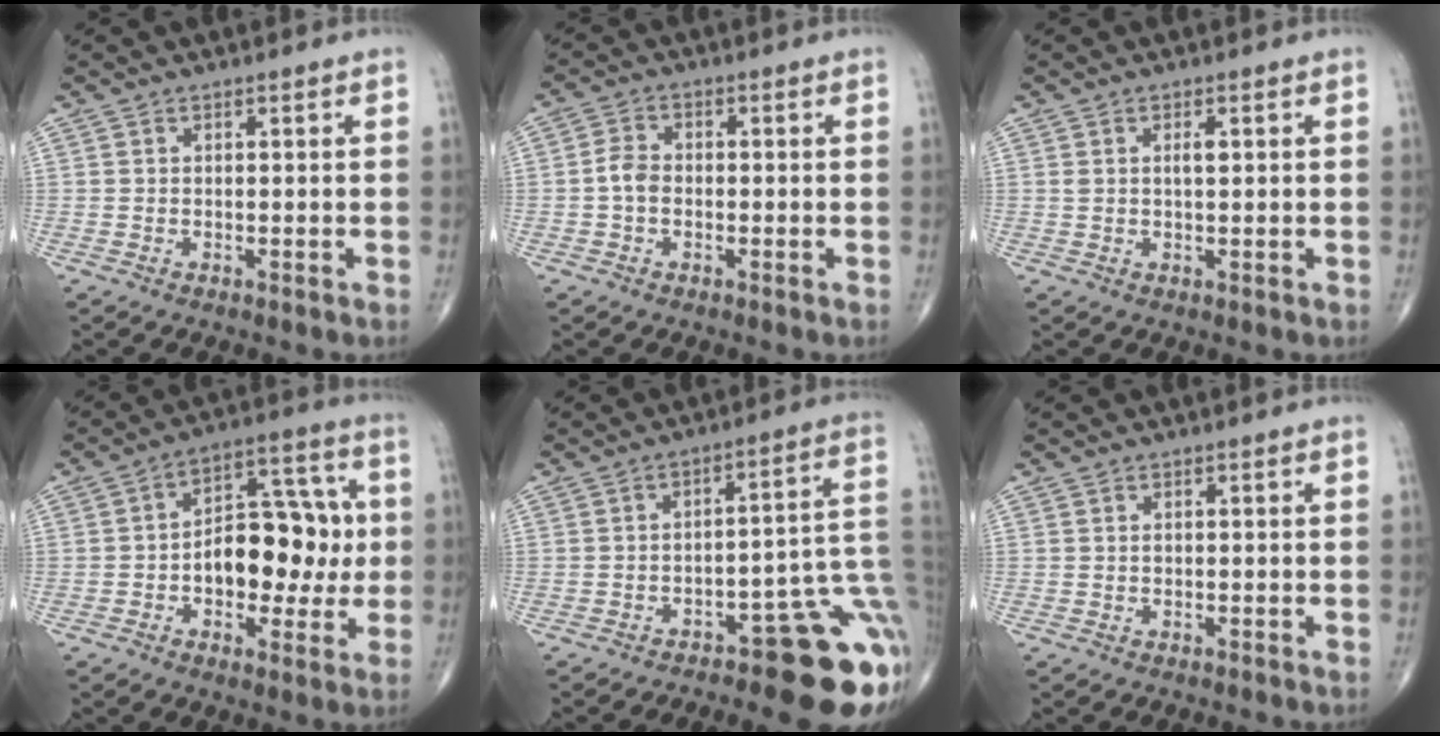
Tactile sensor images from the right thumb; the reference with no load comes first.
{"total": 3.6, "force": [-0.7, 2.6, 2.4], "torque": [-0.042, 0.013, -0.019]}
{"total": 1.9, "force": [0.6, 0.7, 1.7], "torque": [-0.030, 0.000, 0.009]}
{"total": 15.9, "force": [-1.2, 9.6, 12.6], "torque": [-0.134, 0.038, -0.018]}
{"total": 16.3, "force": [-7.4, 5.4, 13.5], "torque": [-0.088, 0.068, -0.094]}
{"total": 0.5, "force": [0.0, 0.4, 0.4], "torque": [-0.008, 0.000, 0.001]}